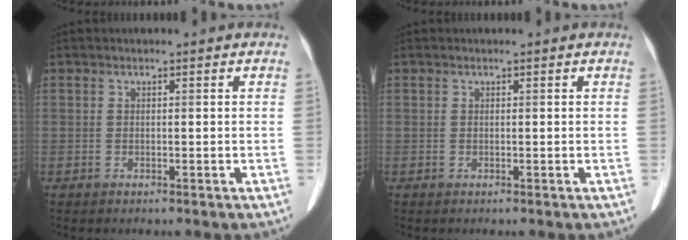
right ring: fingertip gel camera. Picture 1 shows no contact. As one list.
[{"total": 0.0}]